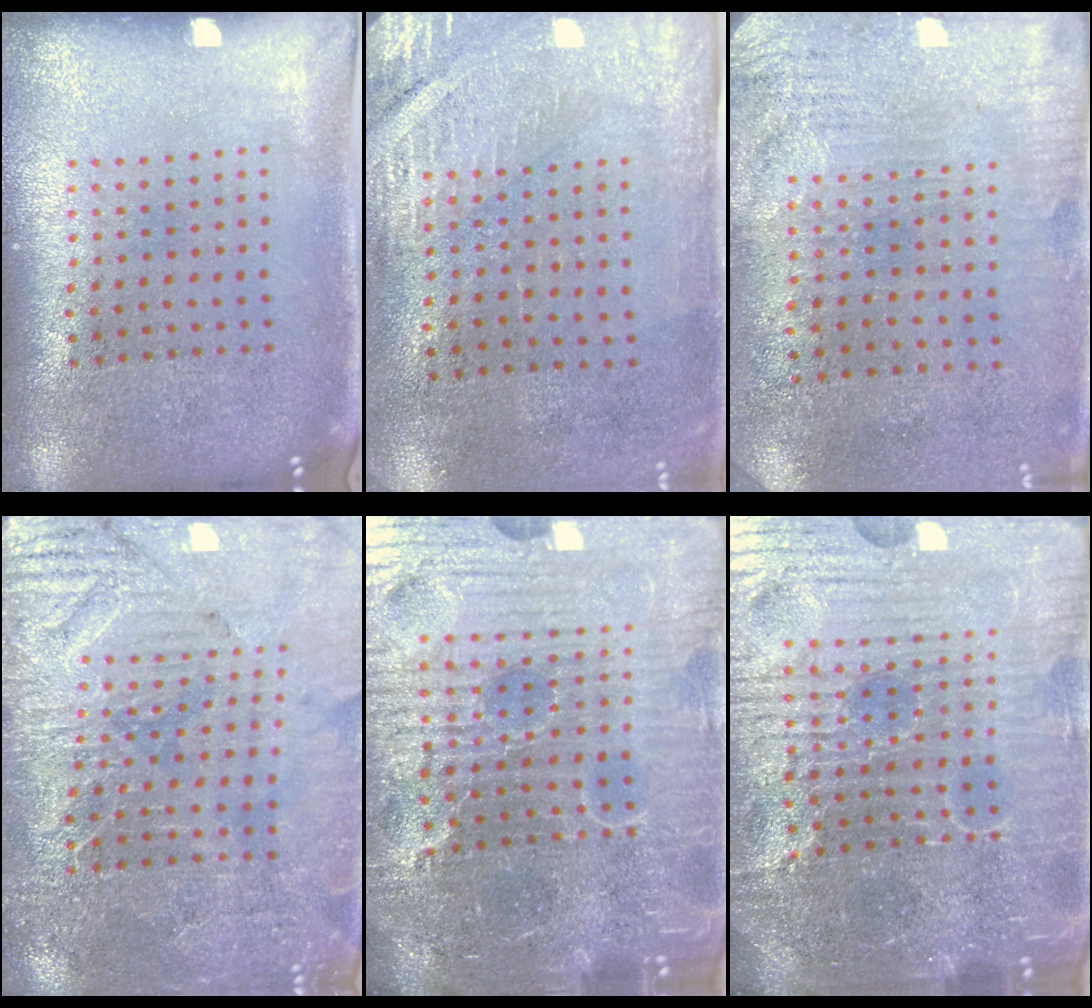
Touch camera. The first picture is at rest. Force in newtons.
{"total": 2.9, "press": 2.5, "slide": 1.4}
{"total": 3.4, "press": 2.8, "slide": 1.9}
{"total": 3.3, "press": 3.3, "slide": 0.4}
{"total": 6.9, "press": 6.2, "slide": 3.1}
{"total": 6.5, "press": 6.0, "slide": 2.6}